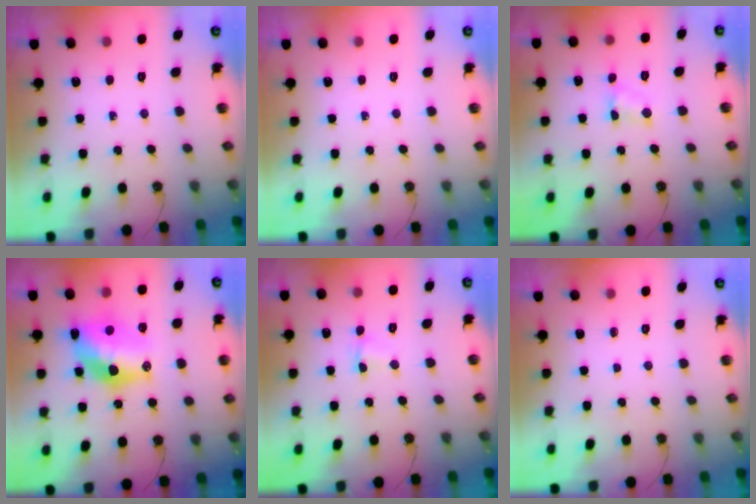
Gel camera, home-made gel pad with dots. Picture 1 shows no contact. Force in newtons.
{"total": 0.0}
{"total": 4.8, "press": 4.7, "slide": 0.5}
{"total": 14.4, "press": 14.2, "slide": 1.8}
{"total": 2.4, "press": 2.4, "slide": 0.6}
{"total": 0.0}